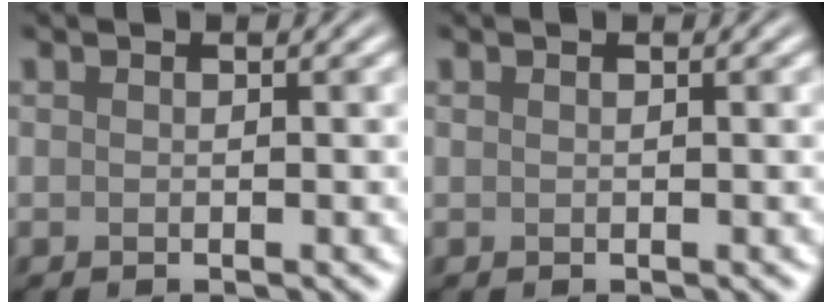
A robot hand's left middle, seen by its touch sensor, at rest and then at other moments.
{"total": 0.0}